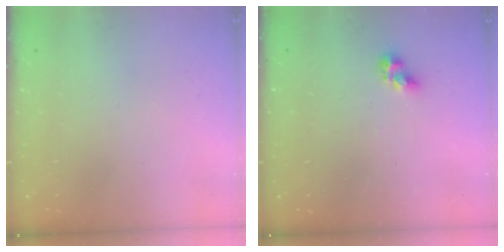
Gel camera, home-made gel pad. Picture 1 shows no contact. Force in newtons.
{"total": 5.3, "press": 5.3, "slide": 0.3}